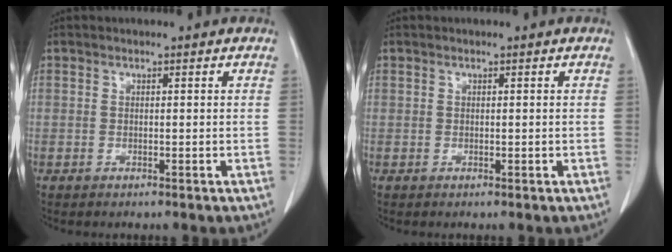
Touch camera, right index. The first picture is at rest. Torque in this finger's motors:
{"motor_torque": [-0.14, 0.14, 0.00, 0.00]}